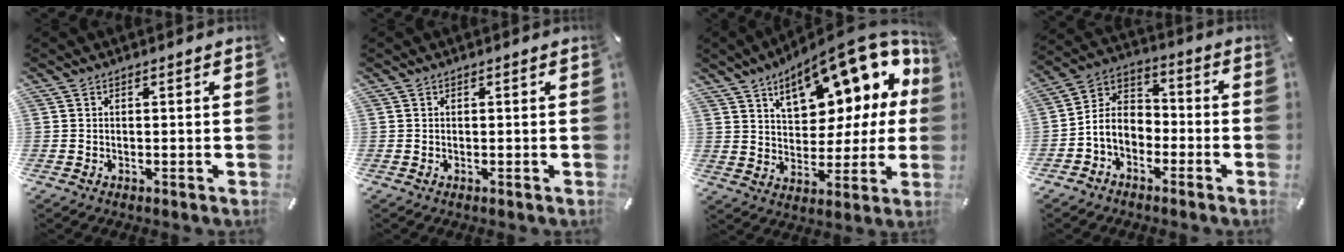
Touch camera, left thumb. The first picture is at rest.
{"total": 0.0}
{"total": 19.9, "force": [11.3, 9.7, 13.1], "torque": [-0.193, -0.069, 0.188]}
{"total": 6.8, "force": [-3.1, 5.5, 2.7], "torque": [-0.077, 0.010, -0.068]}